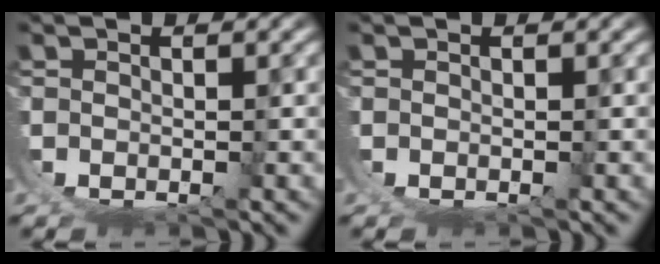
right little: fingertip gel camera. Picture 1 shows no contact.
{"total": 0.0}